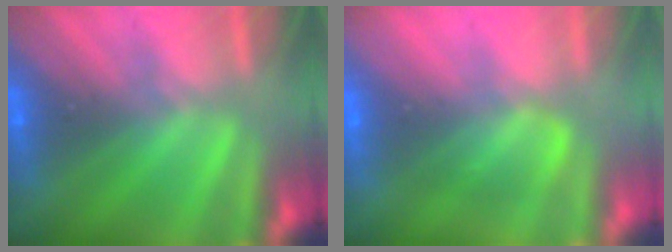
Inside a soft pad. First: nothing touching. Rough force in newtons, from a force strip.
{"total": 2.7}